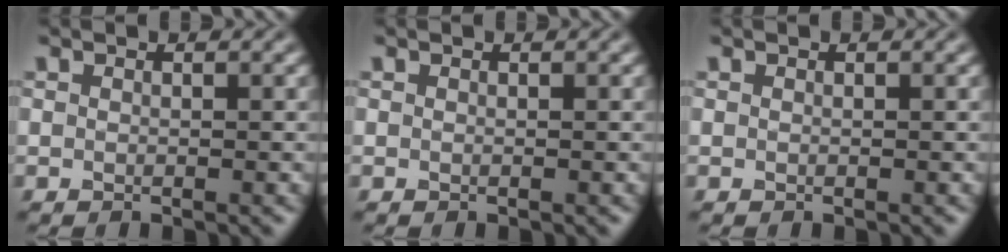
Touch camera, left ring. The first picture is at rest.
{"total": 0.0}
{"total": 0.0}